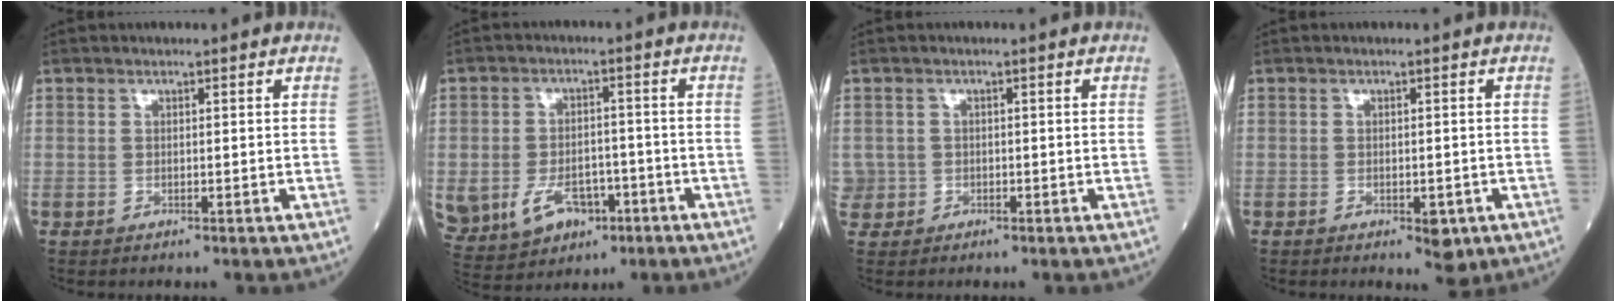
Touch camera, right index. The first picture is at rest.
{"total": 16.7, "force": [-6.0, 12.5, 9.3], "torque": [-0.227, 0.006, -0.084]}
{"total": 2.4, "force": [-0.4, 2.3, 0.0], "torque": [0.007, 0.008, -0.007]}
{"total": 3.2, "force": [-1.4, 1.5, 2.5], "torque": [-0.025, -0.002, -0.012]}